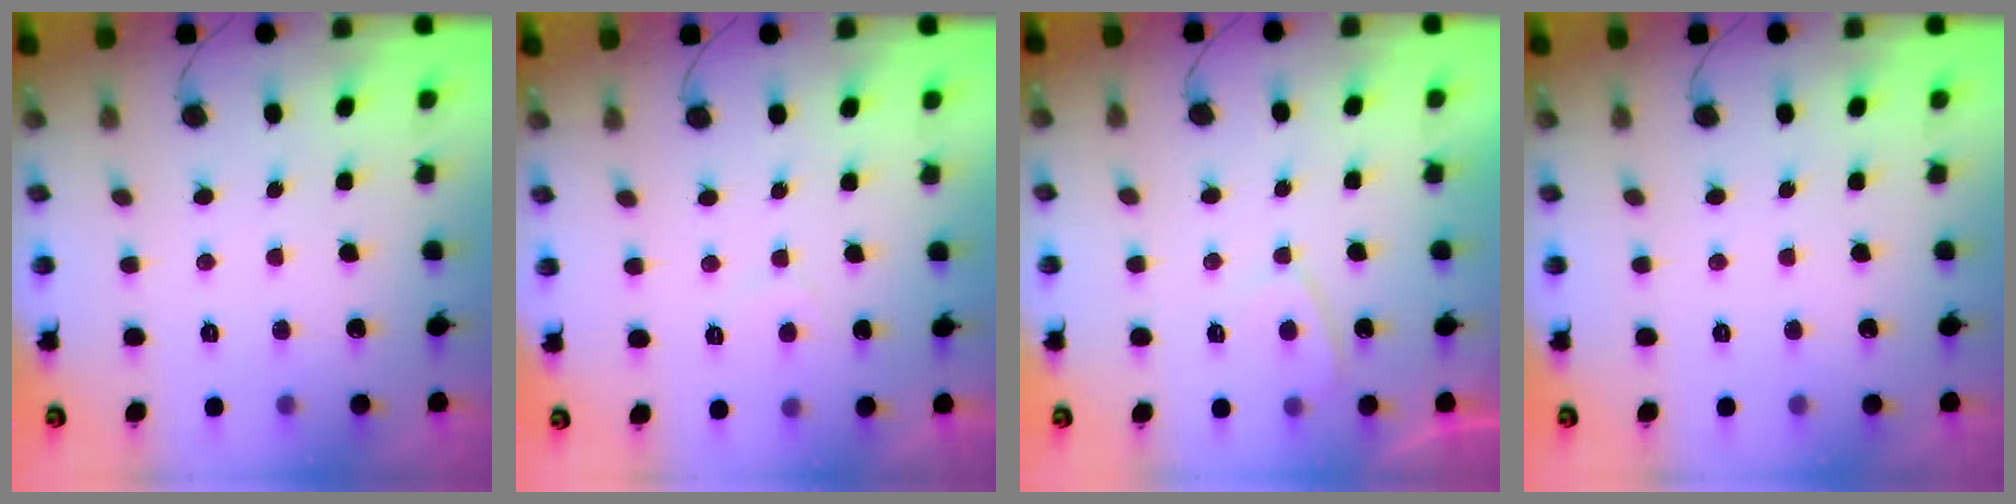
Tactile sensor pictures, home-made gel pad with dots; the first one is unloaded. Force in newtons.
{"total": 0.8, "press": 0.6, "slide": 0.4}
{"total": 2.5, "press": 2.4, "slide": 0.6}
{"total": 0.0}